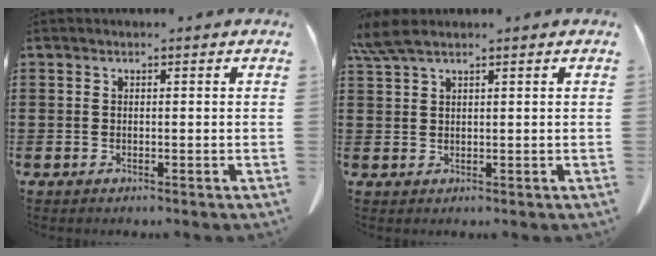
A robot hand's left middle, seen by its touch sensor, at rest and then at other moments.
{"total": 3.5, "force": [2.3, 0.6, 2.5], "torque": [-0.062, -0.001, 0.042]}